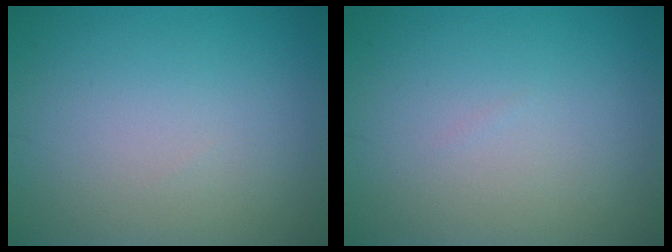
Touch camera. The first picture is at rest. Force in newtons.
{"total": 0.0}